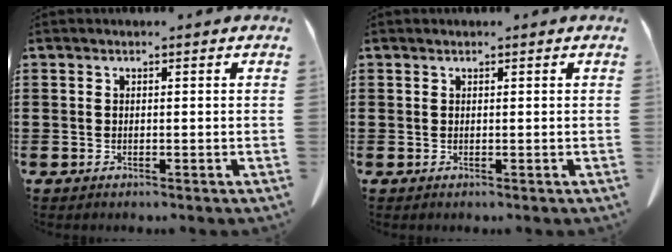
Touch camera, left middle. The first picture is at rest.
{"total": 0.0}